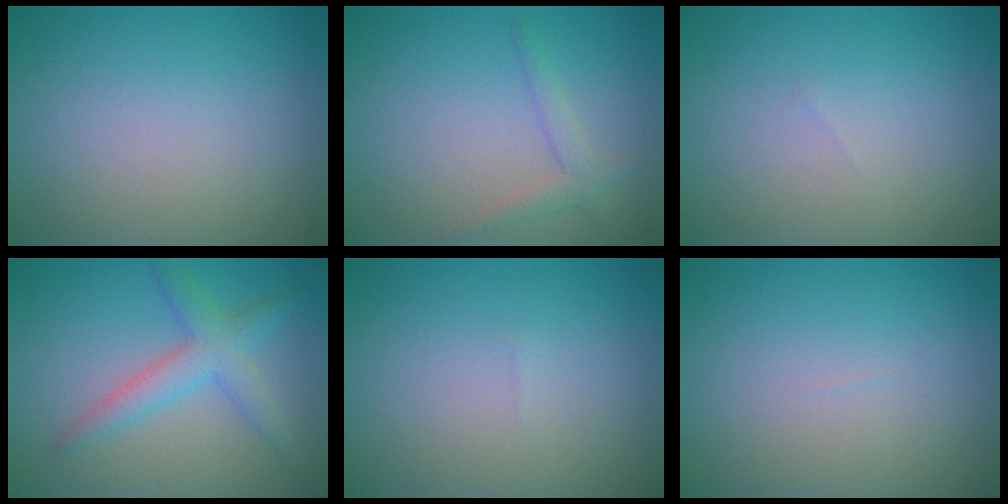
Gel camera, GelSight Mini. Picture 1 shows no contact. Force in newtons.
{"total": 1.8, "press": 1.8, "slide": 0.2}
{"total": 0.0}
{"total": 3.6, "press": 3.6, "slide": 0.0}
{"total": 0.0}
{"total": 0.0}